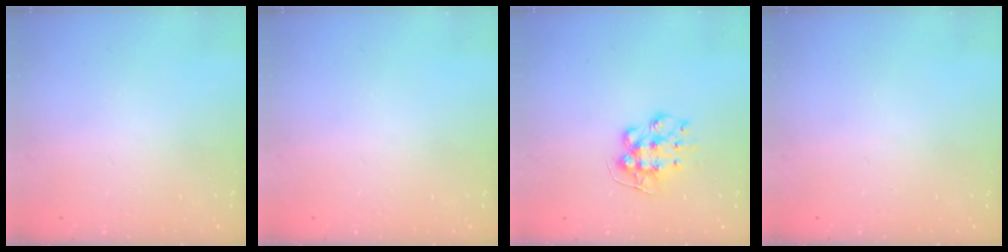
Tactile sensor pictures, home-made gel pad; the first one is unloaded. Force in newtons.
{"total": 0.0}
{"total": 8.9, "press": 8.9, "slide": 0.2}
{"total": 0.0}